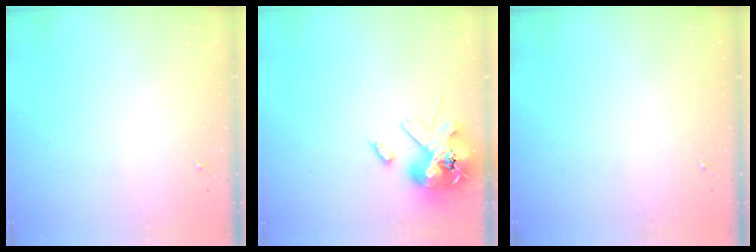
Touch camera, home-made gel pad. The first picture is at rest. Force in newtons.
{"total": 15.3, "press": 15.1, "slide": 2.5}
{"total": 0.0}